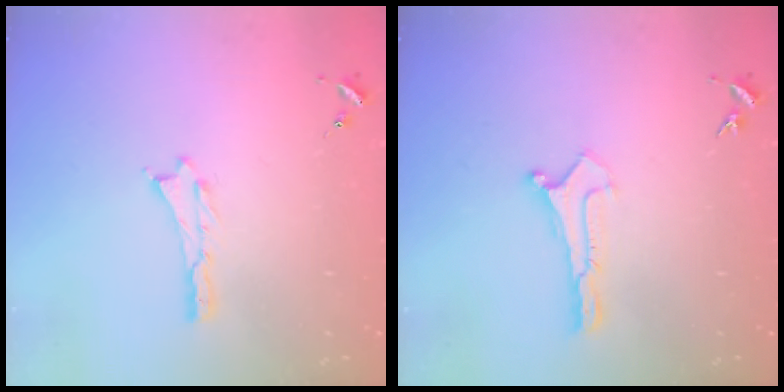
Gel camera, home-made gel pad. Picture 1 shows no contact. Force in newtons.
{"total": 0.0}